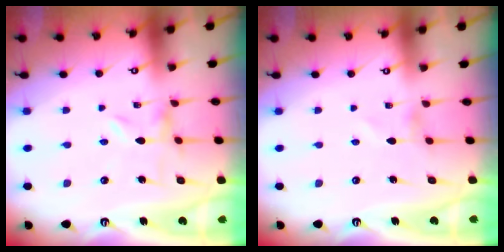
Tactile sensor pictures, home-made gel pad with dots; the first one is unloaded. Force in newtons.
{"total": 1.4, "press": 1.4, "slide": 0.1}